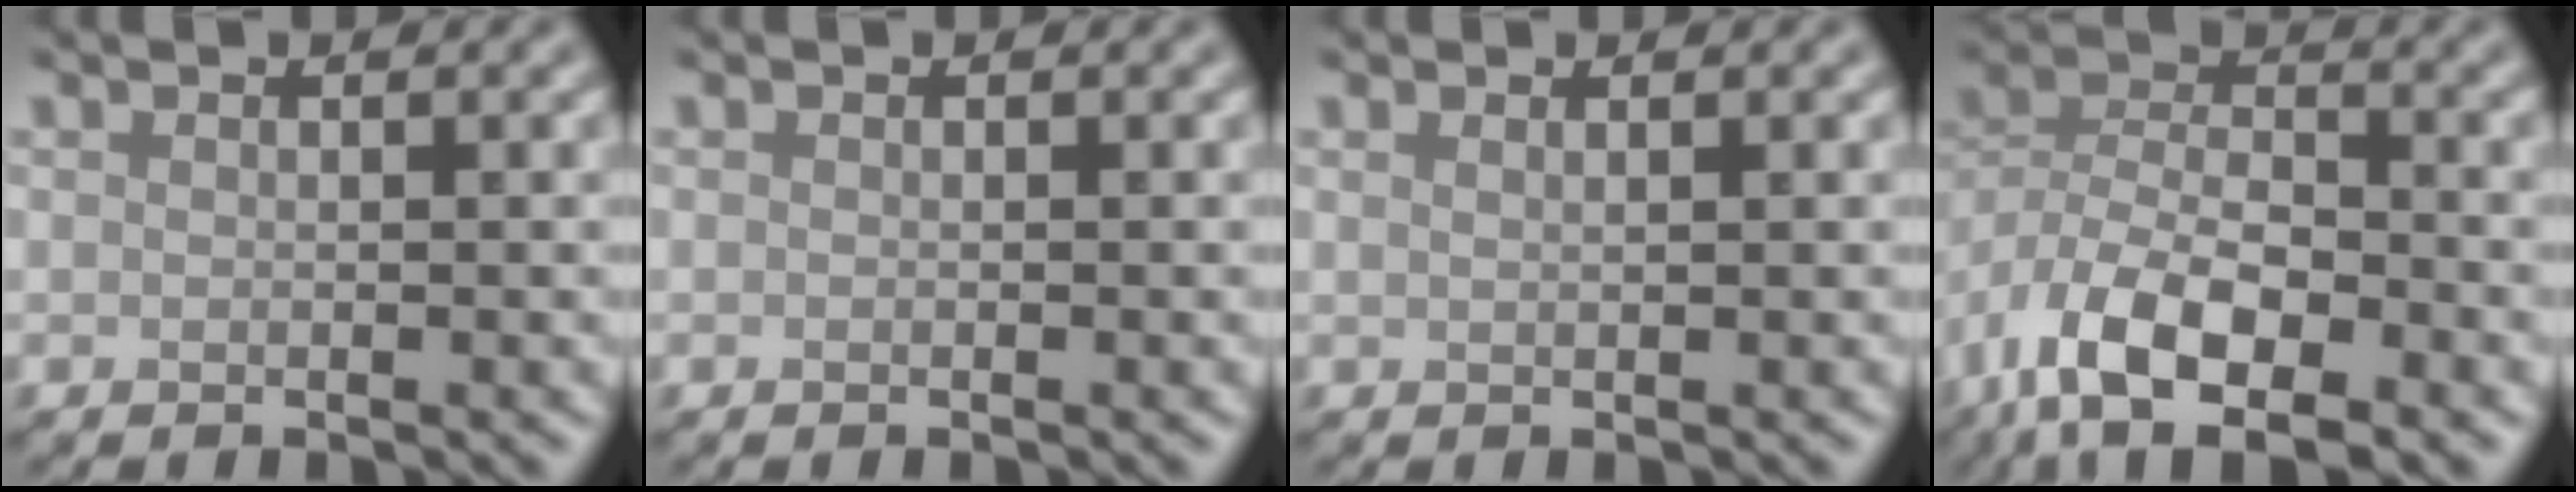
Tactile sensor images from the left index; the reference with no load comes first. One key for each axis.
{"total": 0.0}
{"total": 1.0, "fx": 0.6, "fy": 0.5, "fz": 0.7, "tx": -0.004, "ty": -0.004, "tz": -0.002}
{"total": 10.0, "fx": -5.6, "fy": 4.6, "fz": 6.9, "tx": -0.126, "ty": -0.002, "tz": -0.109}